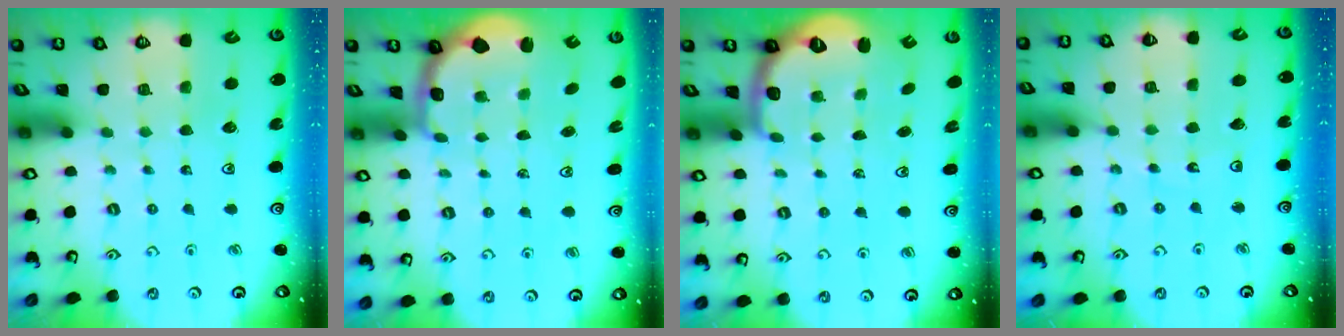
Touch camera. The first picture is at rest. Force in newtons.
{"total": 2.5, "press": 1.3, "slide": 2.1}
{"total": 2.5, "press": 1.9, "slide": 1.6}
{"total": 3.7, "press": 3.7, "slide": 0.5}